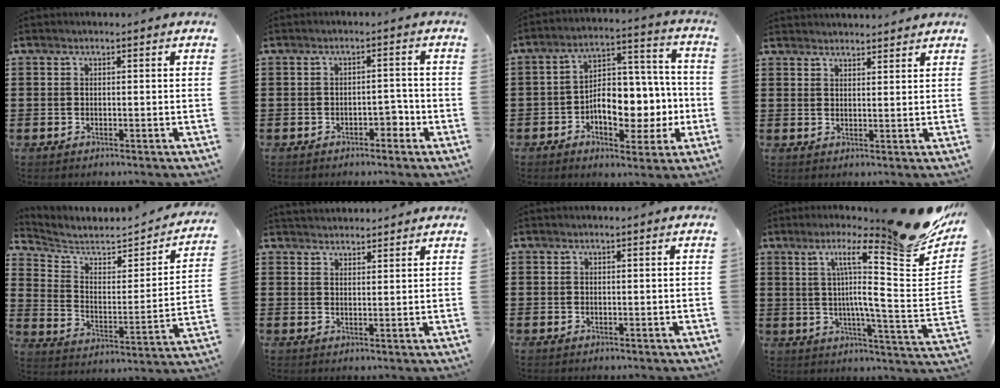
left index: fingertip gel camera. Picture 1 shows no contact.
{"total": 2.5, "force": [-1.8, 1.1, 1.4], "torque": [-0.029, 0.005, -0.036]}
{"total": 9.6, "force": [-2.6, 5.8, 7.2], "torque": [-0.096, 0.005, -0.047]}
{"total": 2.4, "force": [2.4, 0.1, -0.4], "torque": [0.001, -0.004, 0.047]}
{"total": 4.2, "force": [3.7, 1.3, 1.5], "torque": [-0.054, -0.031, 0.054]}
{"total": 2.2, "force": [2.2, 0.2, -0.5], "torque": [0.003, -0.002, 0.043]}
{"total": 0.0}
{"total": 16.4, "force": [10.1, 0.9, 12.9], "torque": [-0.210, -0.081, 0.142]}